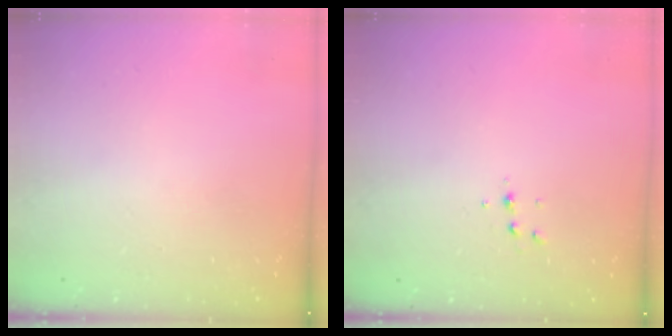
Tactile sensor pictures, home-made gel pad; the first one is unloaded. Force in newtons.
{"total": 4.1, "press": 4.0, "slide": 1.1}